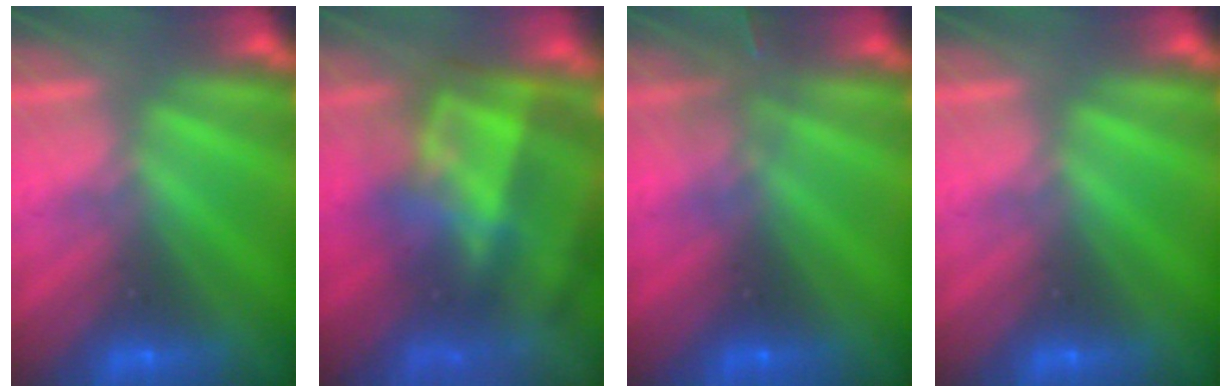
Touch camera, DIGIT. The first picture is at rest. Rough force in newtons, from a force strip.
{"total": 8.3}
{"total": 2.8}
{"total": 0.0}